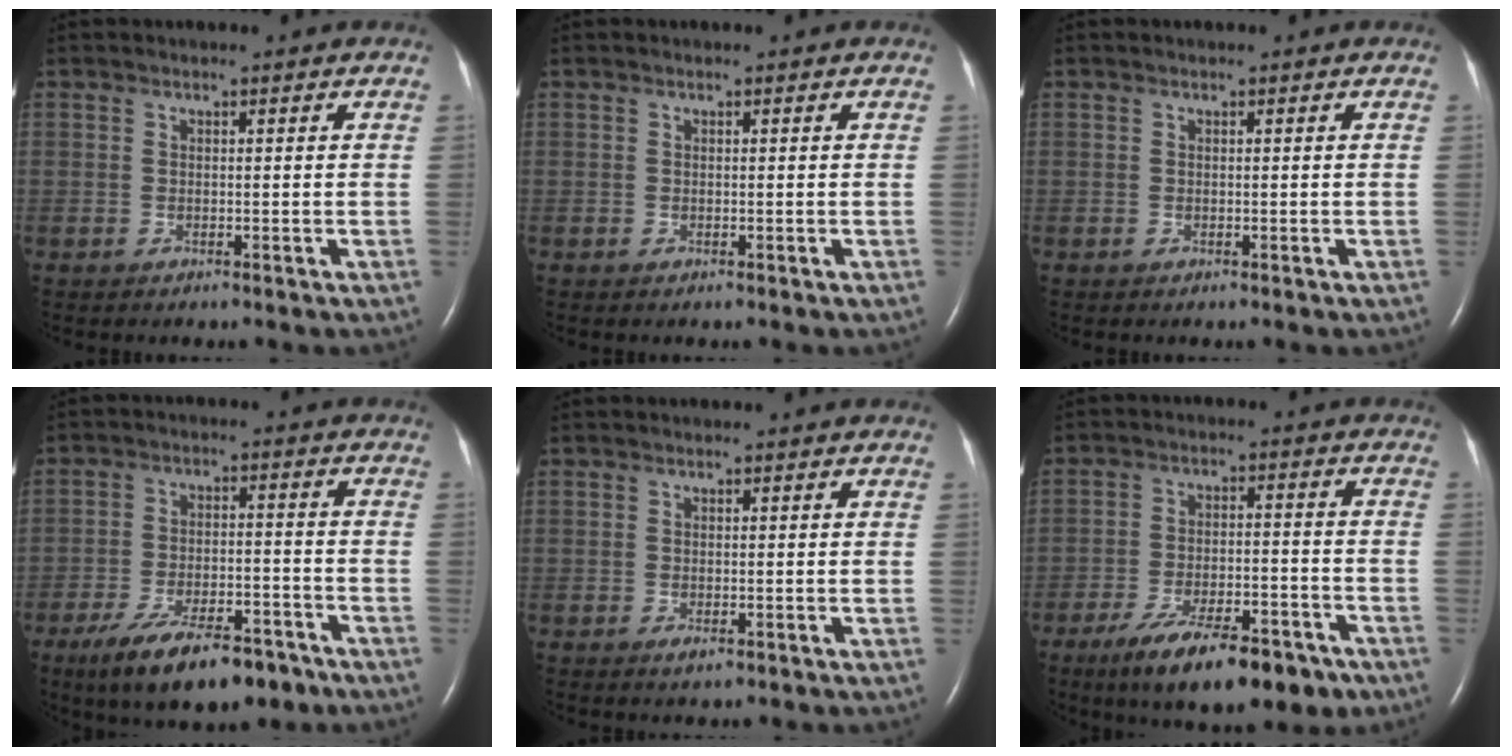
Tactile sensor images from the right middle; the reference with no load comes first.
{"total": 0.0}
{"total": 0.0}
{"total": 13.0, "force": [-9.1, 4.4, 8.2], "torque": [-0.138, -0.009, -0.146]}
{"total": 1.1, "force": [-0.5, 0.4, 0.8], "torque": [-0.015, -0.002, -0.006]}
{"total": 15.1, "force": [-10.2, 4.9, 9.9], "torque": [-0.141, -0.007, -0.158]}